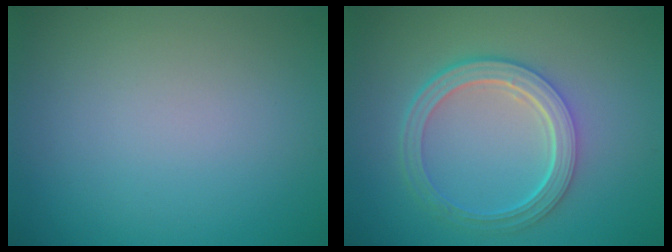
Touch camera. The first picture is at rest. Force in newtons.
{"total": 5.2, "press": 3.8, "slide": 3.4}